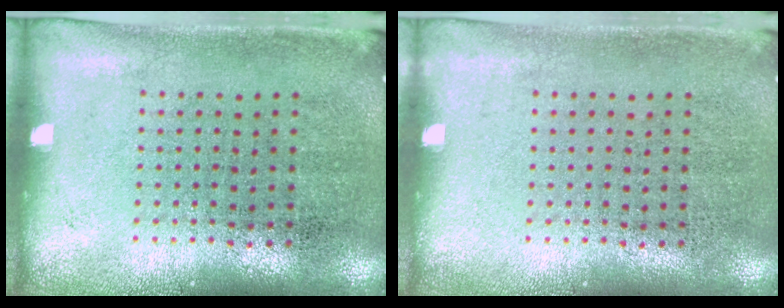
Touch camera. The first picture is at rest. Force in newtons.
{"total": 0.0}